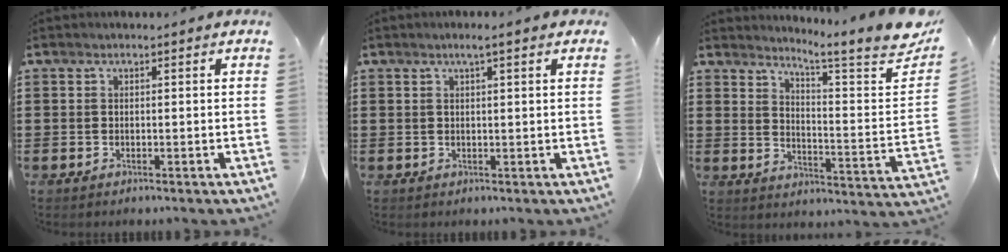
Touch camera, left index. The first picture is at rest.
{"total": 1.8, "force": [0.9, 0.0, 1.5], "torque": [-0.030, 0.001, 0.015]}
{"total": 6.7, "force": [5.5, -0.5, 3.8], "torque": [-0.071, -0.059, 0.085]}